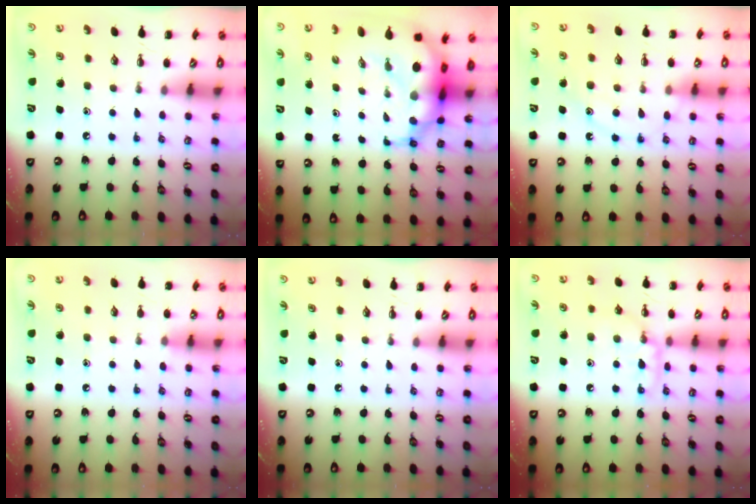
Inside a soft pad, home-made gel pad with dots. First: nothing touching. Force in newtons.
{"total": 12.4, "press": 12.0, "slide": 3.3}
{"total": 11.6, "press": 11.6, "slide": 0.8}
{"total": 6.8, "press": 6.4, "slide": 2.3}
{"total": 0.0}
{"total": 10.3, "press": 10.3, "slide": 0.9}